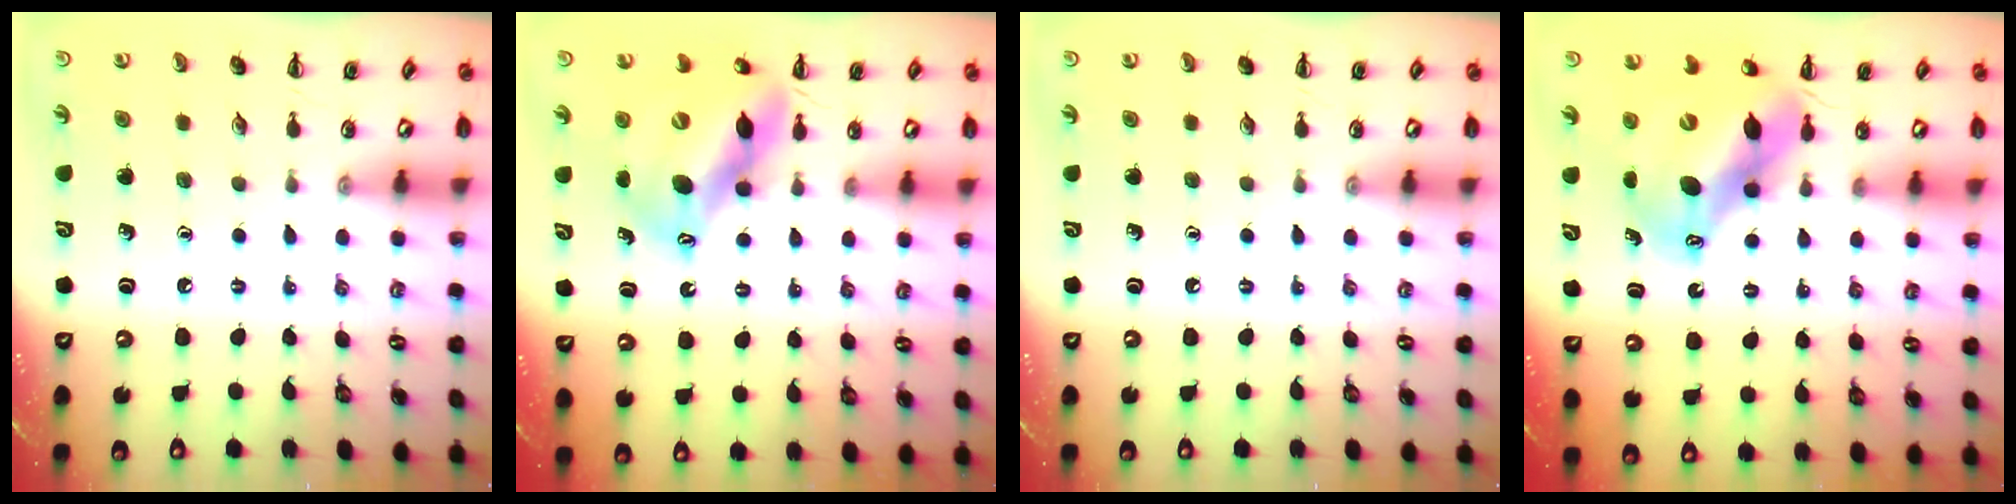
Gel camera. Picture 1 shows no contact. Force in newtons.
{"total": 14.5, "press": 14.0, "slide": 3.7}
{"total": 0.0}
{"total": 13.5, "press": 13.1, "slide": 3.5}